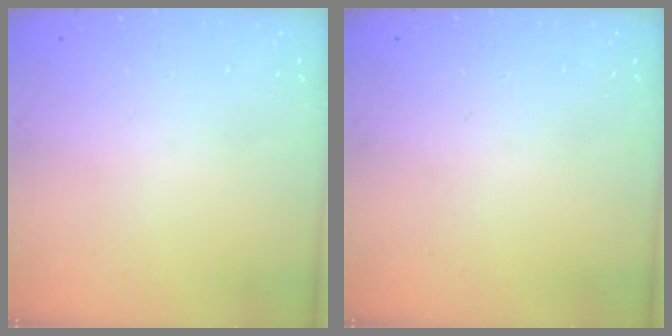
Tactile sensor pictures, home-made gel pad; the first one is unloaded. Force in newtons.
{"total": 0.0}